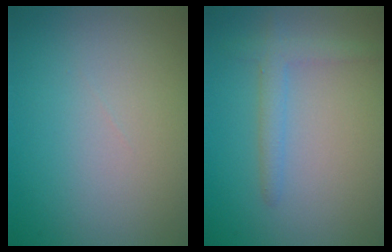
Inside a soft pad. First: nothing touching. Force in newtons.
{"total": 2.1, "press": 2.1, "slide": 0.1}